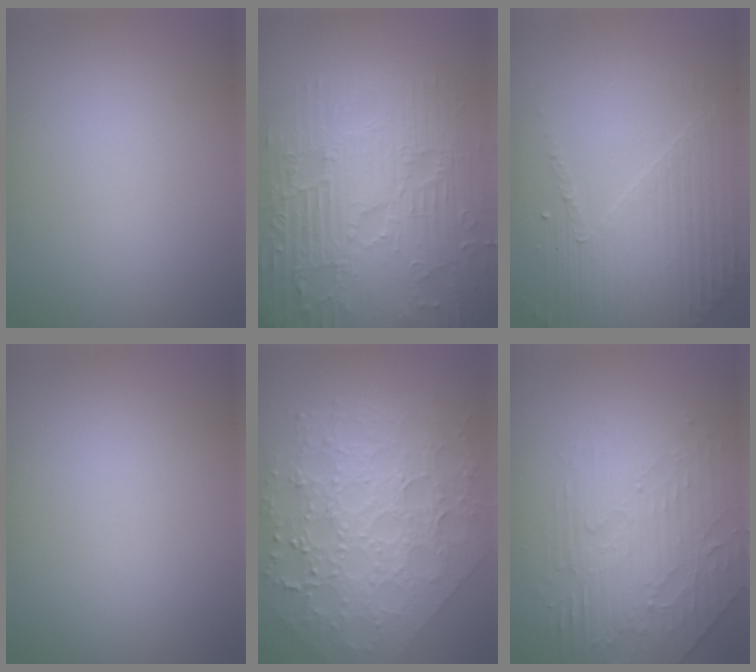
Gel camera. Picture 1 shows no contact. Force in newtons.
{"total": 9.4, "press": 6.8, "slide": 6.4}
{"total": 4.5, "press": 3.4, "slide": 2.9}
{"total": 0.0}
{"total": 8.5, "press": 6.2, "slide": 5.8}
{"total": 4.0, "press": 3.6, "slide": 1.6}